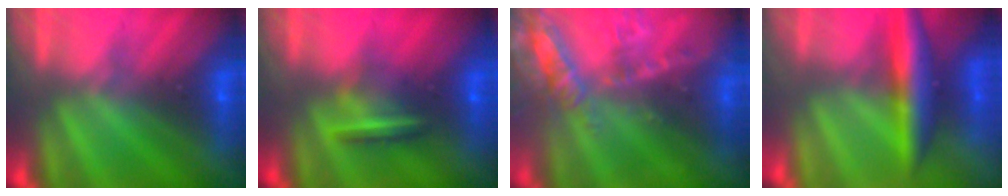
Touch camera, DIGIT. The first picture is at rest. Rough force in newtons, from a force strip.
{"total": 7.3}
{"total": 8.3}
{"total": 6.2}